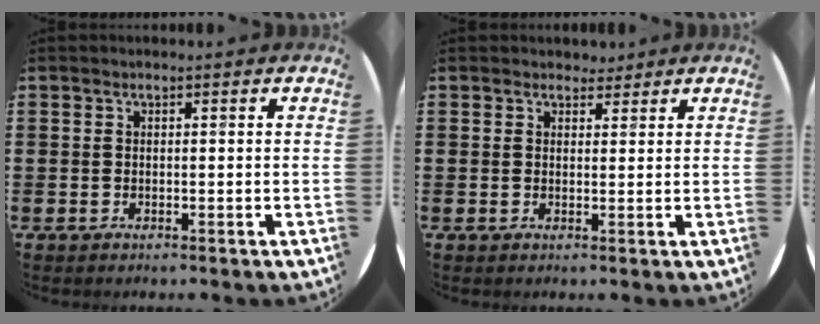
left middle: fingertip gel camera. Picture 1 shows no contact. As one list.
[{"total": 1.8, "force": [1.7, 0.7, 0.1], "torque": [0.004, 0.001, 0.031]}]